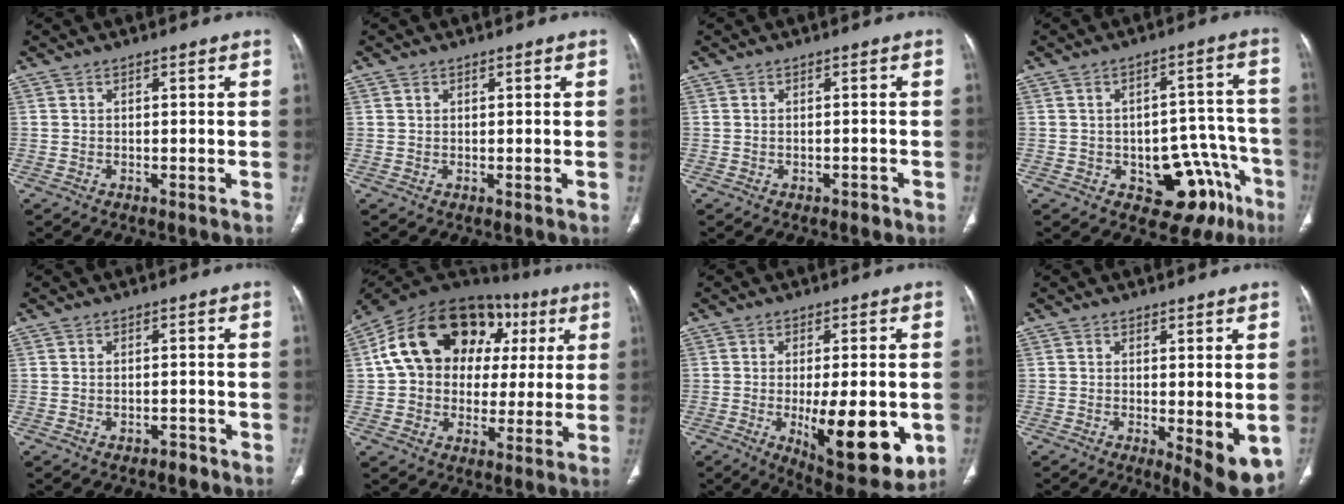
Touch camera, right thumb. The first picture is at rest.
{"total": 0.7, "force": [0.4, 0.6, 0.3], "torque": [-0.002, -0.001, 0.007]}
{"total": 1.1, "force": [-0.7, 0.7, 0.6], "torque": [-0.015, 0.011, -0.004]}
{"total": 14.9, "force": [-7.2, 8.6, 9.8], "torque": [-0.070, 0.061, -0.085]}
{"total": 2.2, "force": [-1.6, 1.1, 0.9], "torque": [-0.014, 0.013, -0.020]}
{"total": 22.9, "force": [5.8, 16.7, 14.5], "torque": [-0.208, 0.038, 0.088]}
{"total": 17.1, "force": [-3.9, 6.4, 15.4], "torque": [-0.191, -0.024, -0.039]}
{"total": 8.4, "force": [-1.9, 2.8, 7.7], "torque": [-0.099, -0.022, -0.020]}